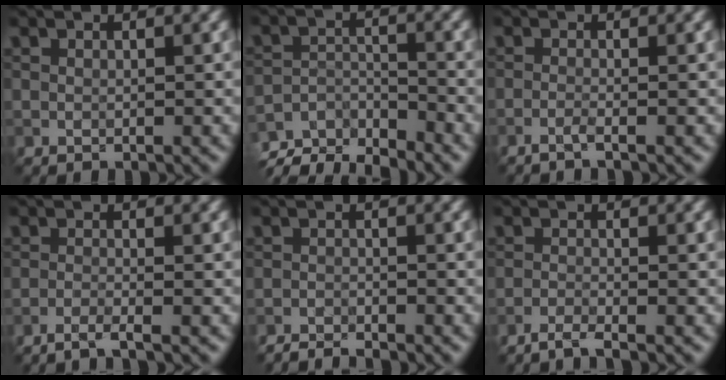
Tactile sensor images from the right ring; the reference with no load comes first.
{"total": 6.3, "force": [-5.7, 1.7, 2.1], "torque": [-0.043, -0.006, -0.104]}
{"total": 1.1, "force": [-0.7, 0.1, 0.9], "torque": [-0.011, -0.001, -0.024]}
{"total": 1.8, "force": [-1.3, 0.2, 1.2], "torque": [-0.018, 0.000, -0.038]}
{"total": 2.6, "force": [-2.5, 0.1, 0.5], "torque": [-0.013, -0.003, -0.049]}
{"total": 2.1, "force": [-1.7, 0.2, 1.3], "torque": [-0.024, -0.001, -0.045]}